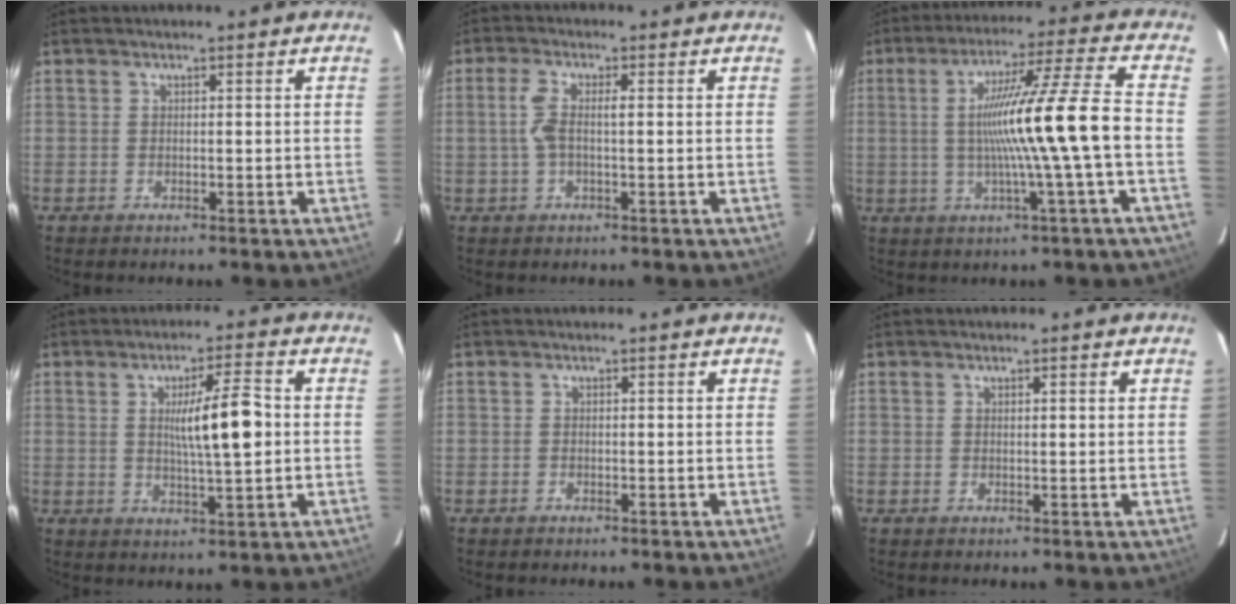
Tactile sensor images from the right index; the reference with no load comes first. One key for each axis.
{"total": 3.9, "fx": 0.2, "fy": 0.8, "fz": 3.8, "tx": -0.088, "ty": 0.011, "tz": 0.003}
{"total": 13.7, "fx": -1.2, "fy": -2.1, "fz": 13.5, "tx": -0.232, "ty": 0.006, "tz": -0.019}
{"total": 8.3, "fx": 0.7, "fy": 0.6, "fz": 8.2, "tx": -0.135, "ty": 0.003, "tz": 0.013}
{"total": 0.0}
{"total": 0.9, "fx": 0.6, "fy": 0.1, "fz": 0.7, "tx": -0.015, "ty": 0.004, "tz": 0.008}